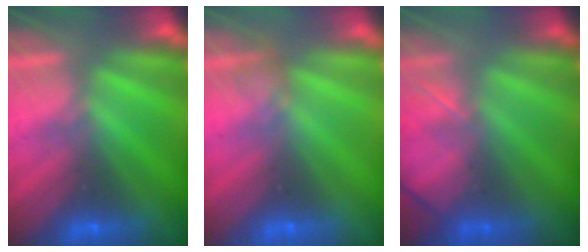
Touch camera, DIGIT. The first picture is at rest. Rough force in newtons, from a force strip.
{"total": 2.1}
{"total": 2.0}